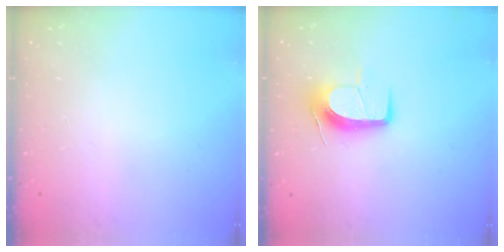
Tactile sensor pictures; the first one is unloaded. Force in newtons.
{"total": 11.1, "press": 11.1, "slide": 0.5}